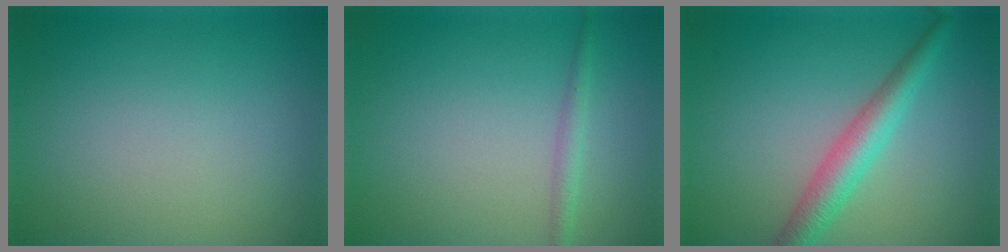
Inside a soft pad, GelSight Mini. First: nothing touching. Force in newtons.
{"total": 1.4, "press": 1.4, "slide": 0.1}
{"total": 3.8, "press": 3.8, "slide": 0.1}